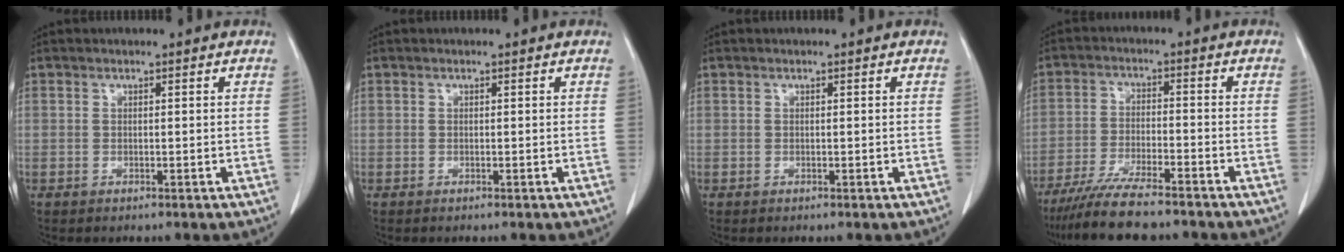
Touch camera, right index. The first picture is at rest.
{"total": 0.0}
{"total": 0.0}
{"total": 10.6, "force": [-9.1, 1.0, 5.4], "torque": [-0.092, -0.028, -0.150]}